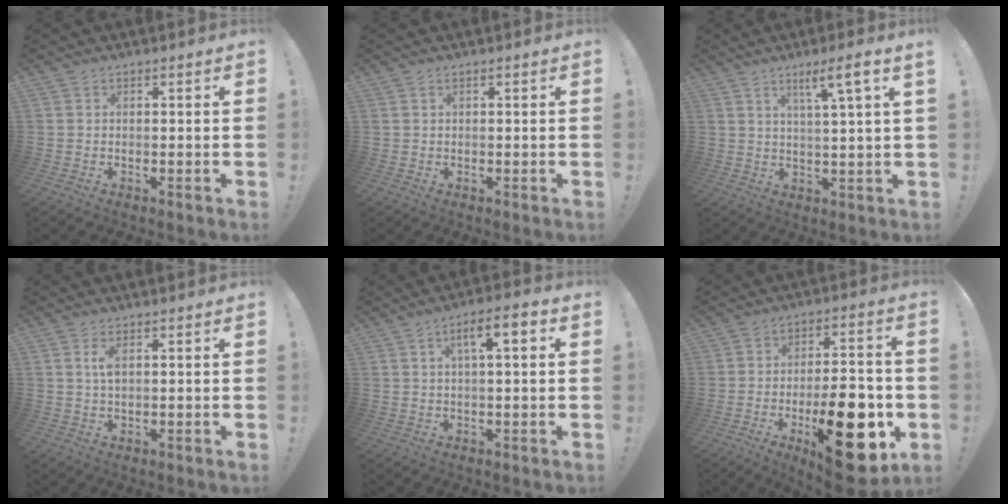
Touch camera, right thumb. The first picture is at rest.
{"total": 0.6, "force": [0.3, 0.3, 0.4], "torque": [-0.010, 0.002, 0.007]}
{"total": 7.2, "force": [3.5, -0.8, 6.2], "torque": [-0.097, -0.012, 0.048]}
{"total": 2.9, "force": [0.8, 1.1, 2.5], "torque": [-0.047, 0.001, 0.012]}
{"total": 7.0, "force": [1.7, 1.7, 6.6], "torque": [-0.097, 0.001, 0.020]}
{"total": 23.6, "force": [-7.4, 9.7, 20.3], "torque": [-0.279, 0.039, -0.100]}